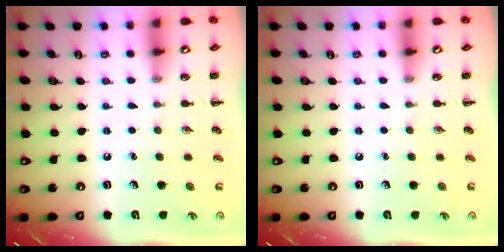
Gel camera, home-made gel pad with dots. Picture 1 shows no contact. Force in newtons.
{"total": 0.0}